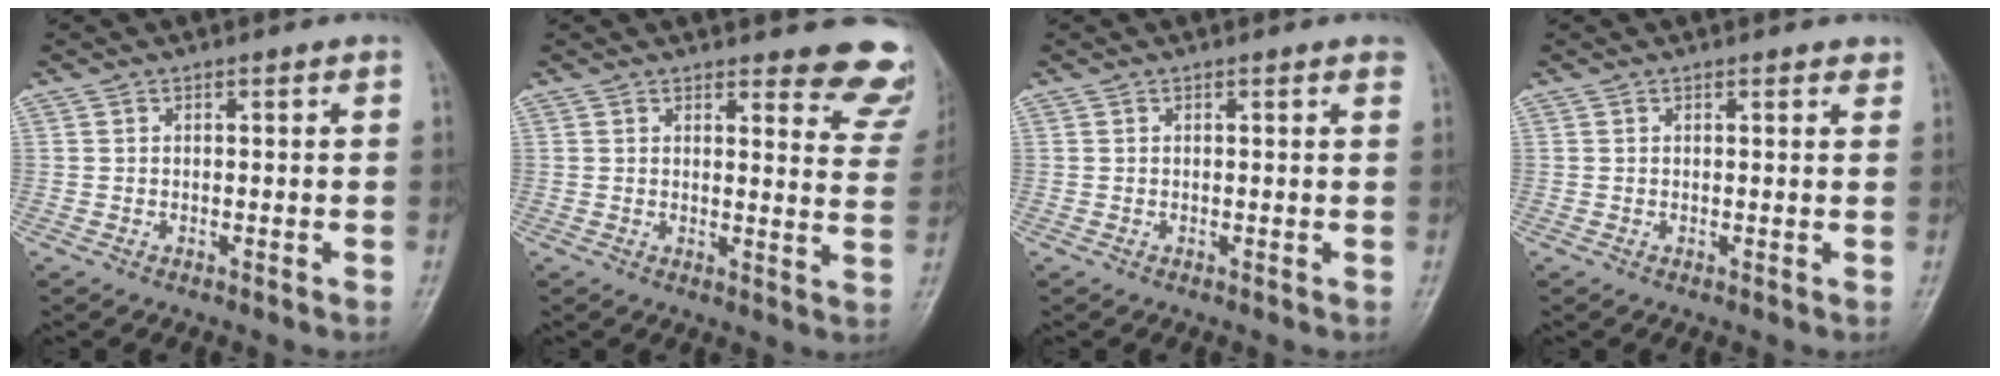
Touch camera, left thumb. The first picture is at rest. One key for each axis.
{"total": 10.4, "fx": 9.4, "fy": 2.9, "fz": 3.4, "tx": 0.005, "ty": -0.075, "tz": 0.078}
{"total": 0.8, "fx": 0.6, "fy": 0.1, "fz": 0.6, "tx": -0.005, "ty": 0.001, "tz": 0.004}
{"total": 1.5, "fx": 1.1, "fy": 0.5, "fz": 0.8, "tx": -0.006, "ty": -0.003, "tz": 0.011}